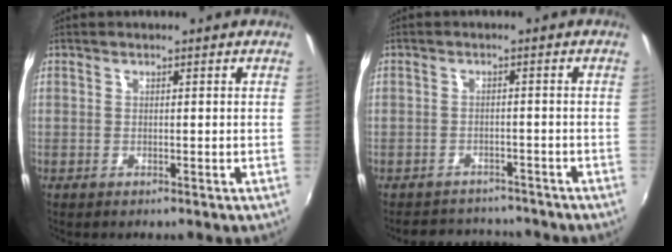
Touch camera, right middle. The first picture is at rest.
{"total": 7.3, "force": [-6.5, 3.1, 1.1], "torque": [-0.032, 0.023, -0.091]}